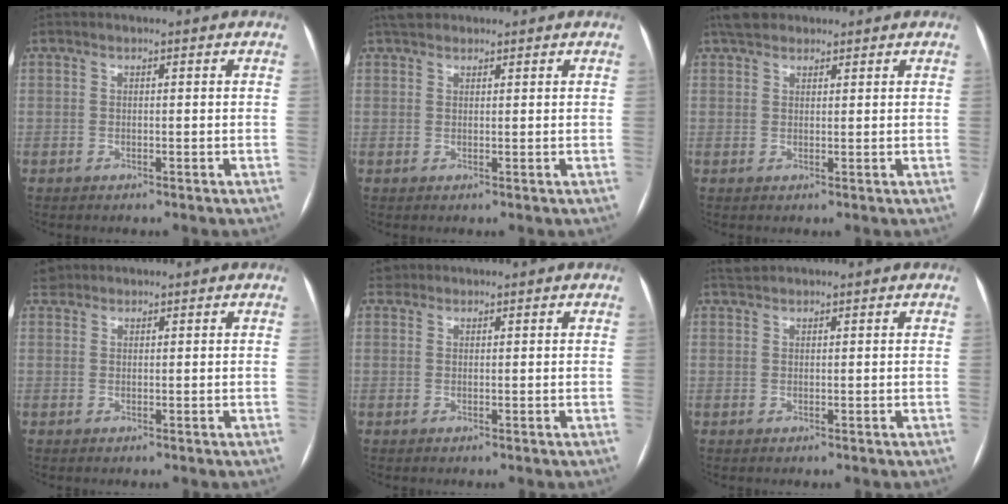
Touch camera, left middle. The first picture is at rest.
{"total": 2.7, "force": [2.3, 1.2, 0.8], "torque": [-0.015, 0.021, 0.038]}
{"total": 3.6, "force": [2.9, 1.8, 1.2], "torque": [-0.024, 0.021, 0.050]}
{"total": 1.6, "force": [1.3, 0.8, -0.3], "torque": [0.006, 0.012, 0.022]}
{"total": 1.3, "force": [1.0, 0.8, -0.3], "torque": [0.007, 0.009, 0.013]}
{"total": 1.2, "force": [1.2, 0.1, 0.0], "torque": [-0.006, 0.012, 0.029]}